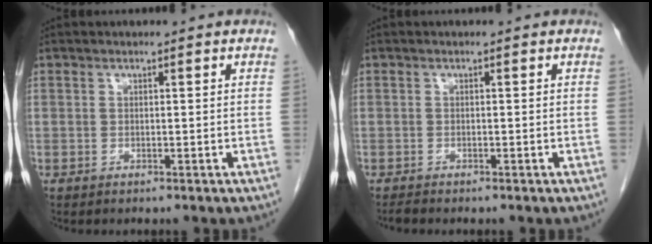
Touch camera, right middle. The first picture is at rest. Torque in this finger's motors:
{"motor_torque": [0.12, 0.11, 0.00, 0.00]}